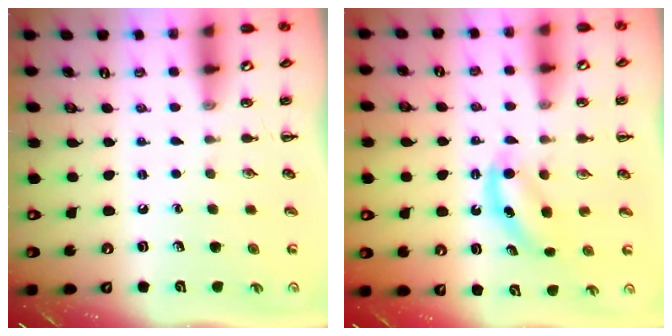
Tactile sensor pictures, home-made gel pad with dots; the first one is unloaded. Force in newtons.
{"total": 5.6, "press": 5.5, "slide": 0.8}